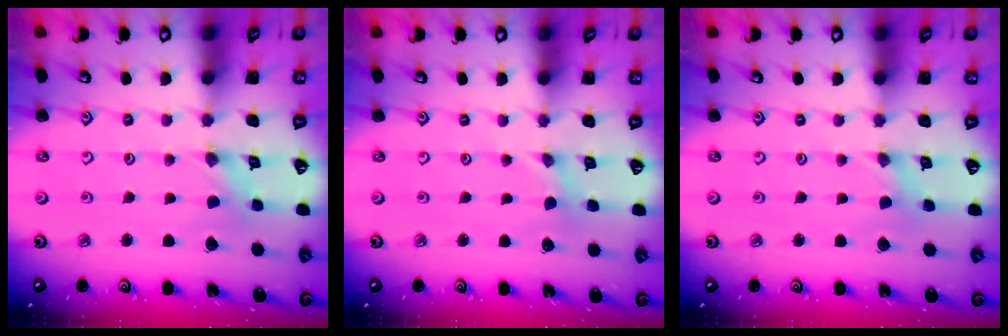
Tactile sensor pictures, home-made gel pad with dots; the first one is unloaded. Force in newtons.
{"total": 0.0}
{"total": 0.0}